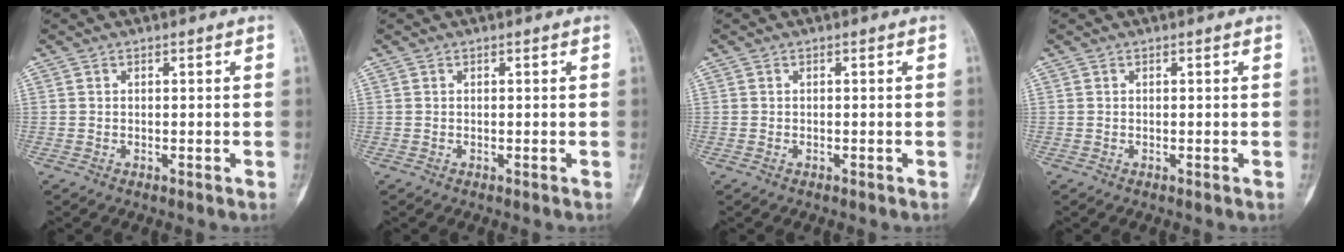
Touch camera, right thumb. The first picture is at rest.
{"total": 0.0}
{"total": 0.0}
{"total": 0.0}